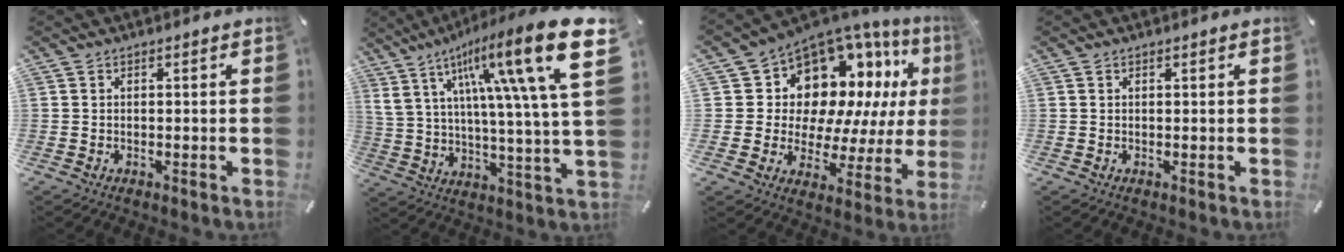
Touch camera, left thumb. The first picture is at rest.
{"total": 26.6, "force": [11.2, 6.3, 23.3], "torque": [-0.382, -0.059, 0.172]}
{"total": 13.8, "force": [6.7, 10.8, 5.5], "torque": [-0.086, -0.077, 0.130]}
{"total": 0.0}